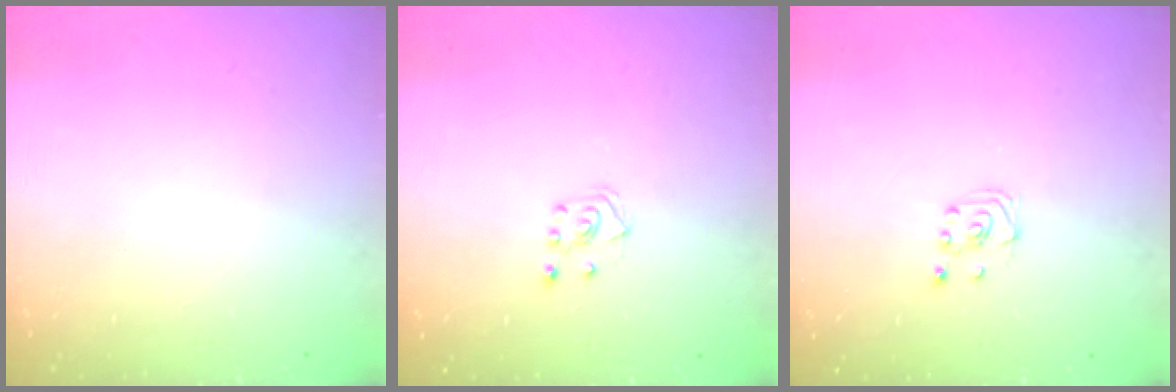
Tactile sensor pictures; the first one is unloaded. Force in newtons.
{"total": 2.8, "press": 2.7, "slide": 0.5}
{"total": 1.9, "press": 1.7, "slide": 0.8}